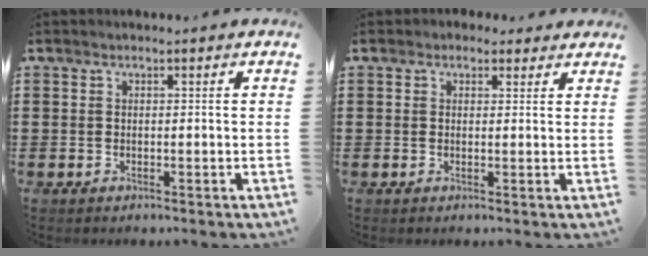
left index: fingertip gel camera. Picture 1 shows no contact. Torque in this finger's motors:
{"motor_torque": [1.05, -1.09, 0.79, 0.10]}